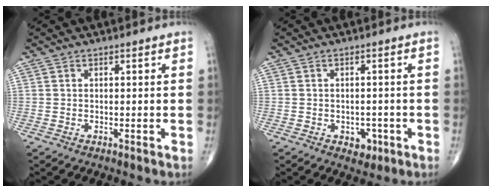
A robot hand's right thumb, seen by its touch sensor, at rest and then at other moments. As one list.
[{"total": 3.2, "force": [-1.3, 2.3, 1.7], "torque": [-0.007, 0.004, -0.012]}]